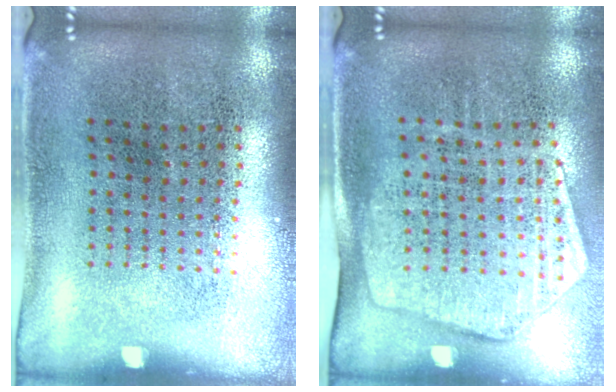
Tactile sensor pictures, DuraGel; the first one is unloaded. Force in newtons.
{"total": 1.8, "press": 1.5, "slide": 1.0}